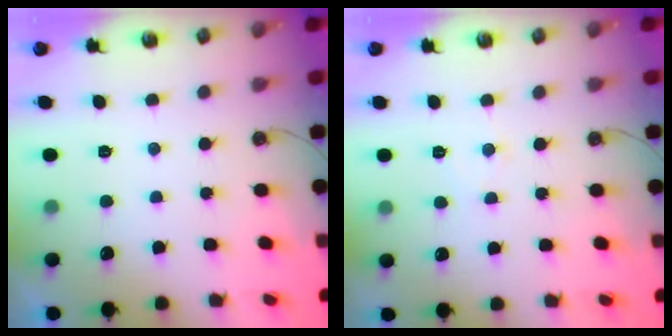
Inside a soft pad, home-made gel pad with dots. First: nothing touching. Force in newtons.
{"total": 3.9, "press": 3.9, "slide": 0.5}